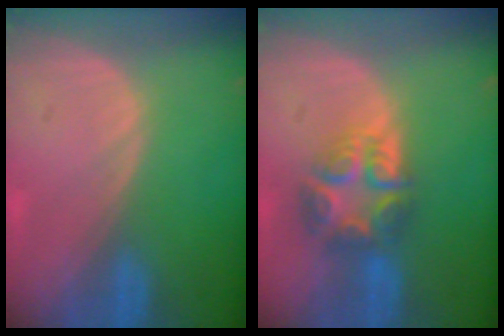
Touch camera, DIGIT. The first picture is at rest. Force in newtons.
{"total": 7.7, "press": 6.7, "slide": 3.8}